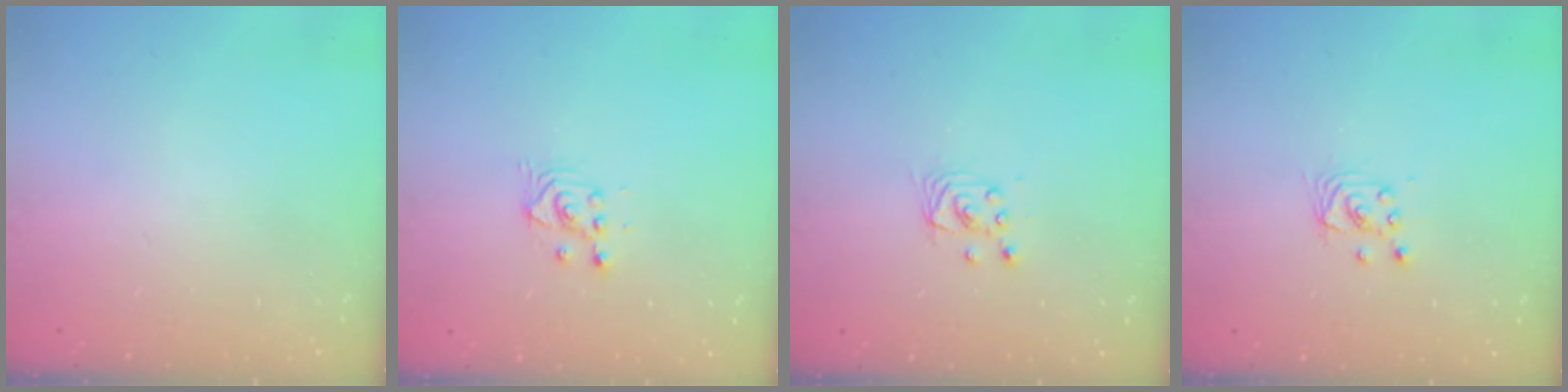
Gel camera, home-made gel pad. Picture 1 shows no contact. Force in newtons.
{"total": 2.5, "press": 2.5, "slide": 0.2}
{"total": 2.9, "press": 2.9, "slide": 0.2}
{"total": 2.8, "press": 2.8, "slide": 0.2}